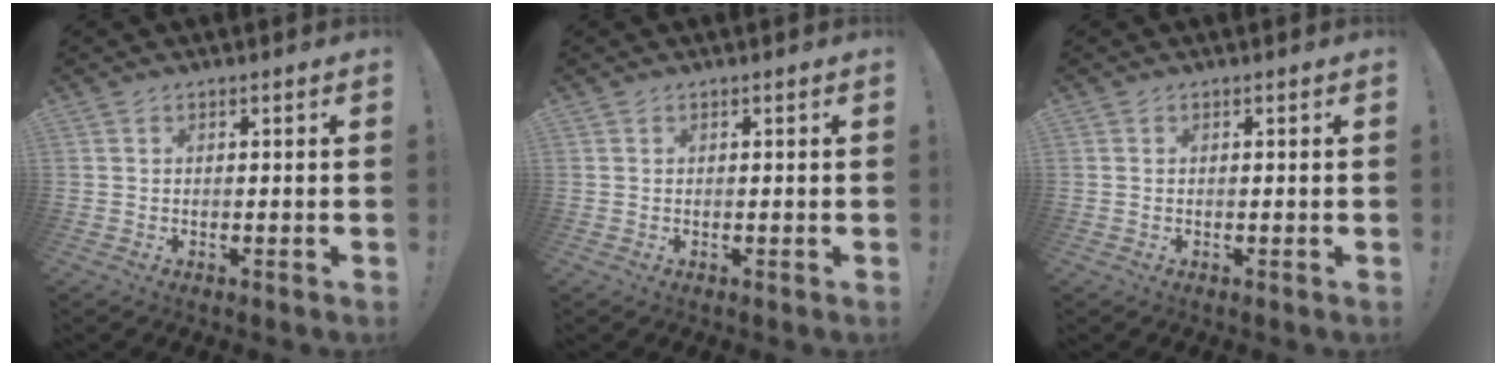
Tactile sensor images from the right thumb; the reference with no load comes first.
{"total": 0.0}
{"total": 0.0}